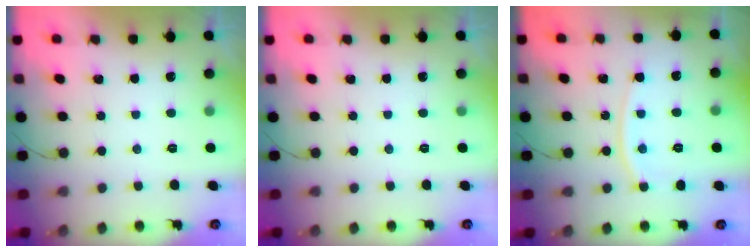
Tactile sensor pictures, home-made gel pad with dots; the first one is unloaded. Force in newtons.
{"total": 0.0}
{"total": 8.6, "press": 8.5, "slide": 1.1}